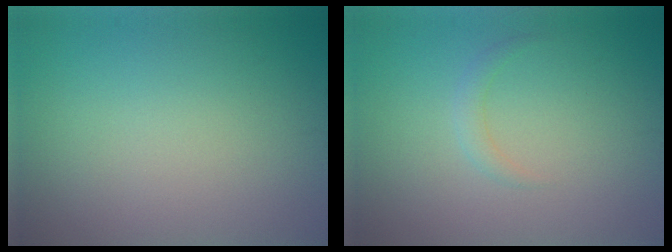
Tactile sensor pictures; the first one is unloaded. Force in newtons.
{"total": 1.1, "press": 1.1, "slide": 0.1}